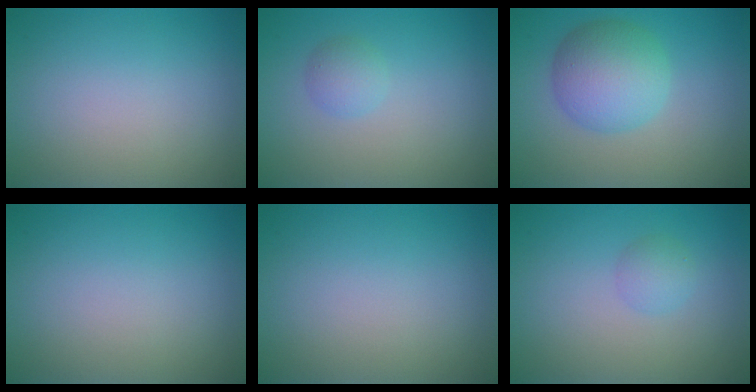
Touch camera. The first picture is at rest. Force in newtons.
{"total": 1.5, "press": 1.5, "slide": 0.0}
{"total": 5.8, "press": 5.8, "slide": 0.3}
{"total": 0.0}
{"total": 0.0}
{"total": 1.4, "press": 1.4, "slide": 0.1}